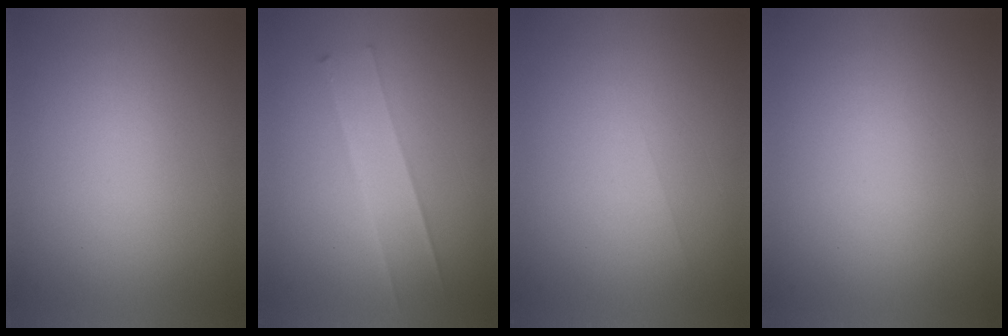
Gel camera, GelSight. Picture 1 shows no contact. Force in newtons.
{"total": 2.3}
{"total": 1.5}
{"total": 1.4}